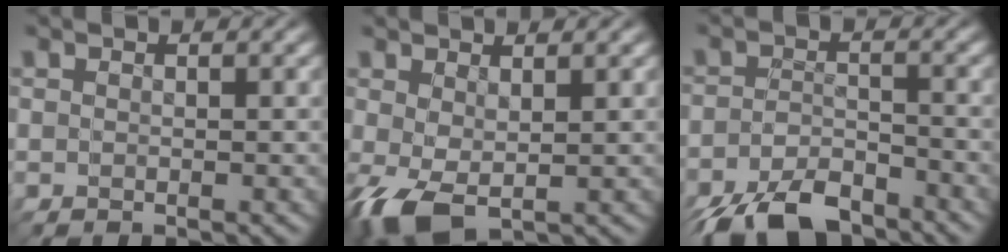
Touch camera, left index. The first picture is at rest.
{"total": 4.7, "force": [-1.9, 3.5, 2.6], "torque": [-0.038, -0.020, -0.015]}
{"total": 6.0, "force": [-5.9, 0.9, -0.3], "torque": [-0.020, -0.025, -0.089]}